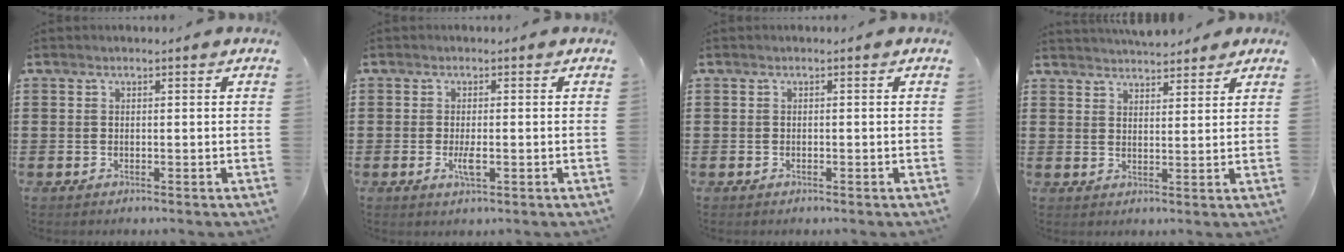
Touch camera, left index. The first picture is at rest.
{"total": 2.7, "force": [-0.6, 0.7, 2.5], "torque": [-0.058, -0.006, -0.014]}
{"total": 0.0}
{"total": 3.9, "force": [3.8, 0.5, 0.6], "torque": [-0.022, -0.007, 0.073]}